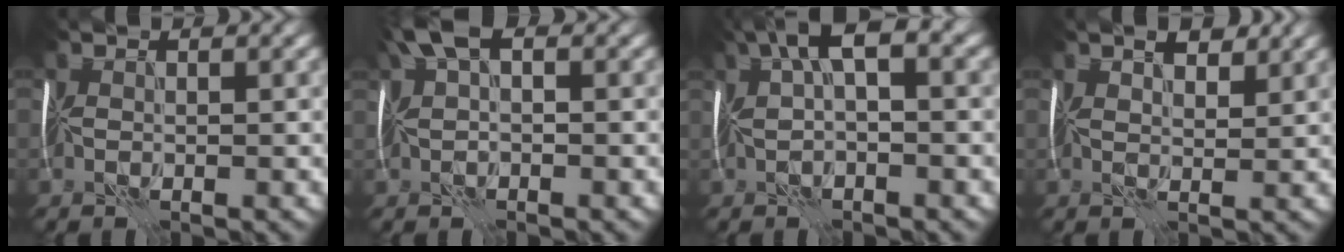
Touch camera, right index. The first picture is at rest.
{"total": 3.8, "force": [0.7, 1.9, 3.2], "torque": [-0.074, 0.006, 0.020]}
{"total": 5.5, "force": [1.0, 2.2, 5.0], "torque": [-0.097, 0.014, 0.020]}
{"total": 2.5, "force": [1.5, 1.2, 1.7], "torque": [-0.022, 0.005, 0.020]}